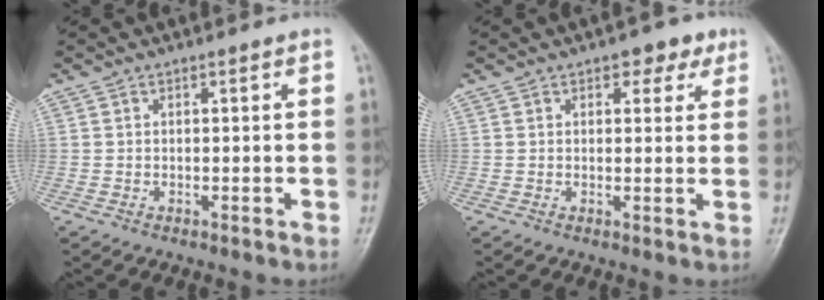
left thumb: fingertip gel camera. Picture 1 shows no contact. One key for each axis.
{"total": 4.4, "fx": 2.5, "fy": 2.5, "fz": 2.7, "tx": -0.007, "ty": -0.007, "tz": 0.026}